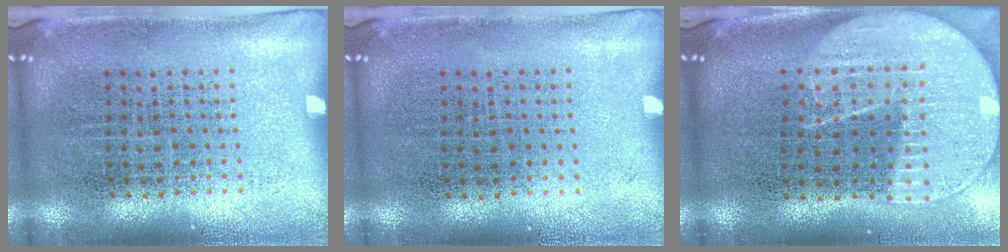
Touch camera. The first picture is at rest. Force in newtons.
{"total": 0.0}
{"total": 2.2, "press": 1.9, "slide": 1.0}